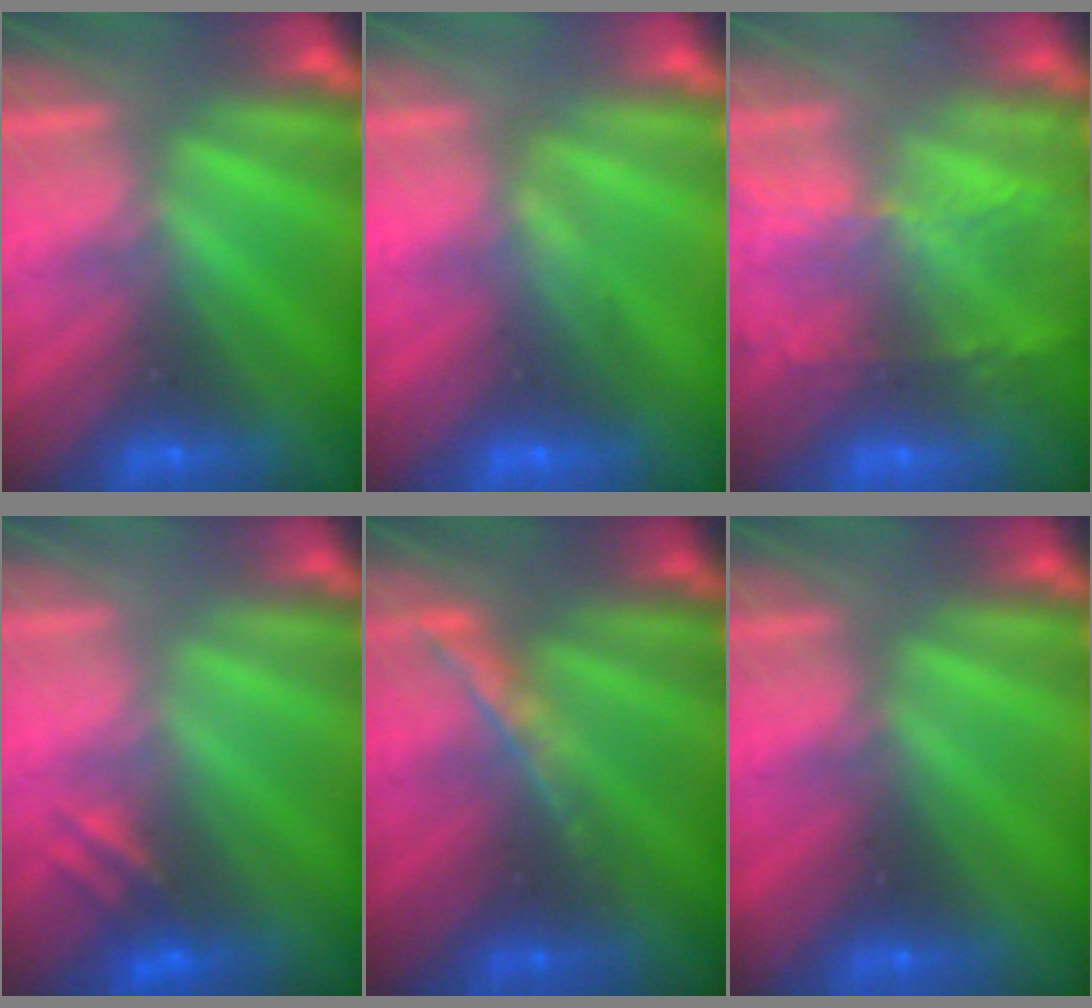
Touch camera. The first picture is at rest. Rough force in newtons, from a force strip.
{"total": 1.7}
{"total": 9.1}
{"total": 2.6}
{"total": 1.7}
{"total": 2.2}